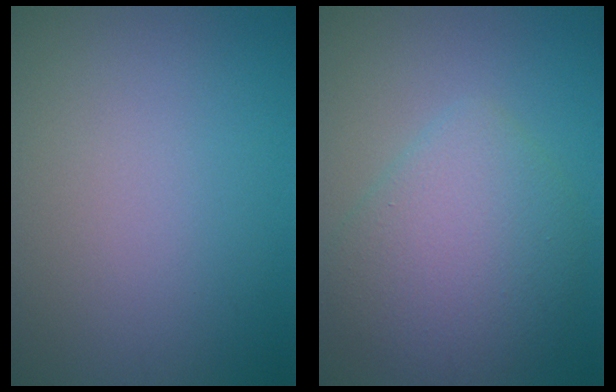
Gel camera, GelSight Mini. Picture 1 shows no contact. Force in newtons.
{"total": 6.1, "press": 6.1, "slide": 0.2}